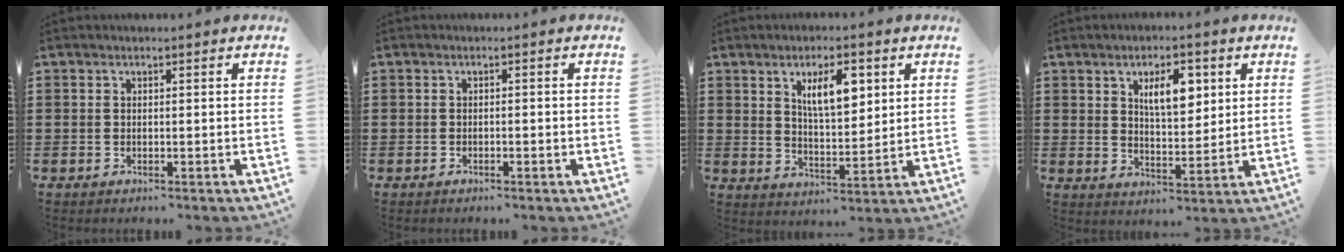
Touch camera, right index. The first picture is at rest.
{"total": 0.6, "force": [-0.5, 0.1, 0.4], "torque": [-0.008, -0.002, -0.010]}
{"total": 7.2, "force": [3.0, 2.9, 5.9], "torque": [-0.109, 0.004, 0.046]}
{"total": 6.6, "force": [2.7, 3.0, 5.2], "torque": [-0.088, 0.001, 0.040]}